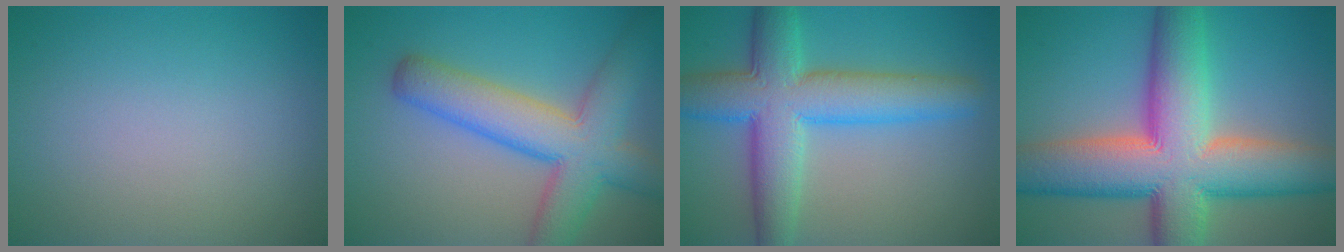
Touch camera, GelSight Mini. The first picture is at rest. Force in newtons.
{"total": 8.3, "press": 8.3, "slide": 0.3}
{"total": 8.8, "press": 8.8, "slide": 0.2}
{"total": 14.4, "press": 14.4, "slide": 0.9}